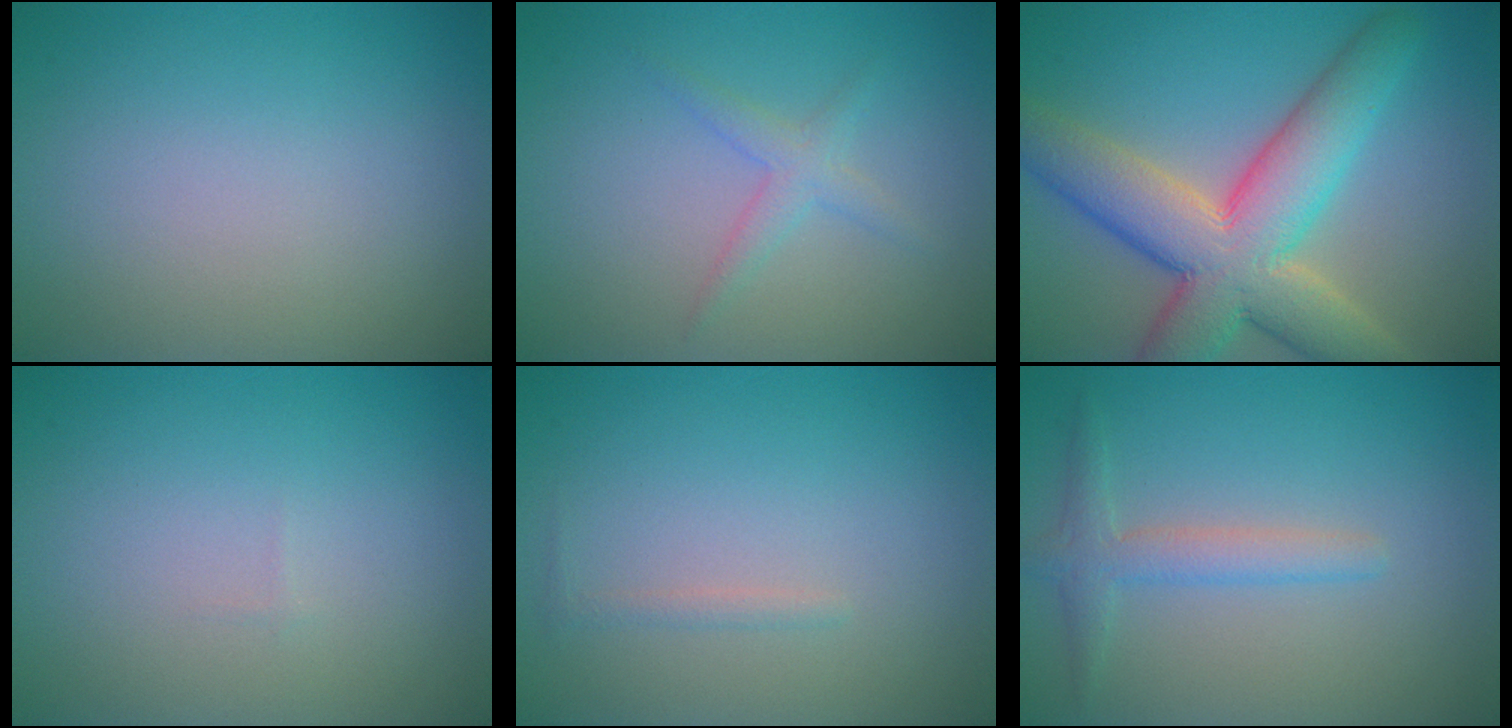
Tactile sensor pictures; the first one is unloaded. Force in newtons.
{"total": 1.8, "press": 1.8, "slide": 0.1}
{"total": 10.5, "press": 10.4, "slide": 0.8}
{"total": 0.0}
{"total": 0.7, "press": 0.7, "slide": 0.0}
{"total": 2.4, "press": 2.4, "slide": 0.1}